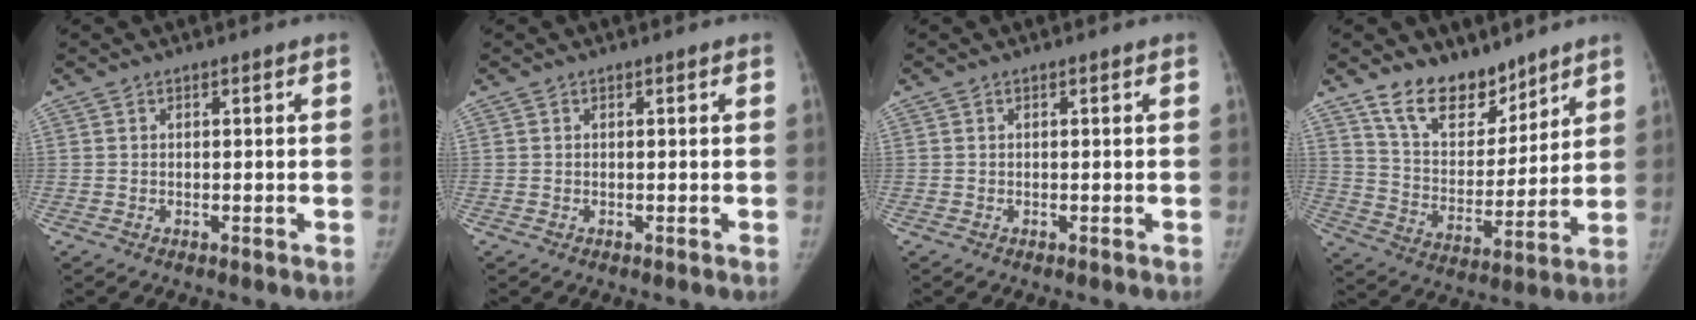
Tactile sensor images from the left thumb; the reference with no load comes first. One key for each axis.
{"total": 0.0}
{"total": 0.0}
{"total": 13.4, "fx": 10.3, "fy": 6.9, "fz": 5.2, "tx": -0.047, "ty": -0.075, "tz": 0.193}